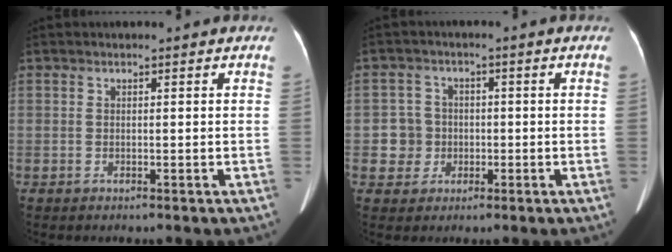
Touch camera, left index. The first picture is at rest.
{"total": 4.2, "force": [-0.8, 4.1, 0.2], "torque": [-0.001, 0.011, -0.010]}